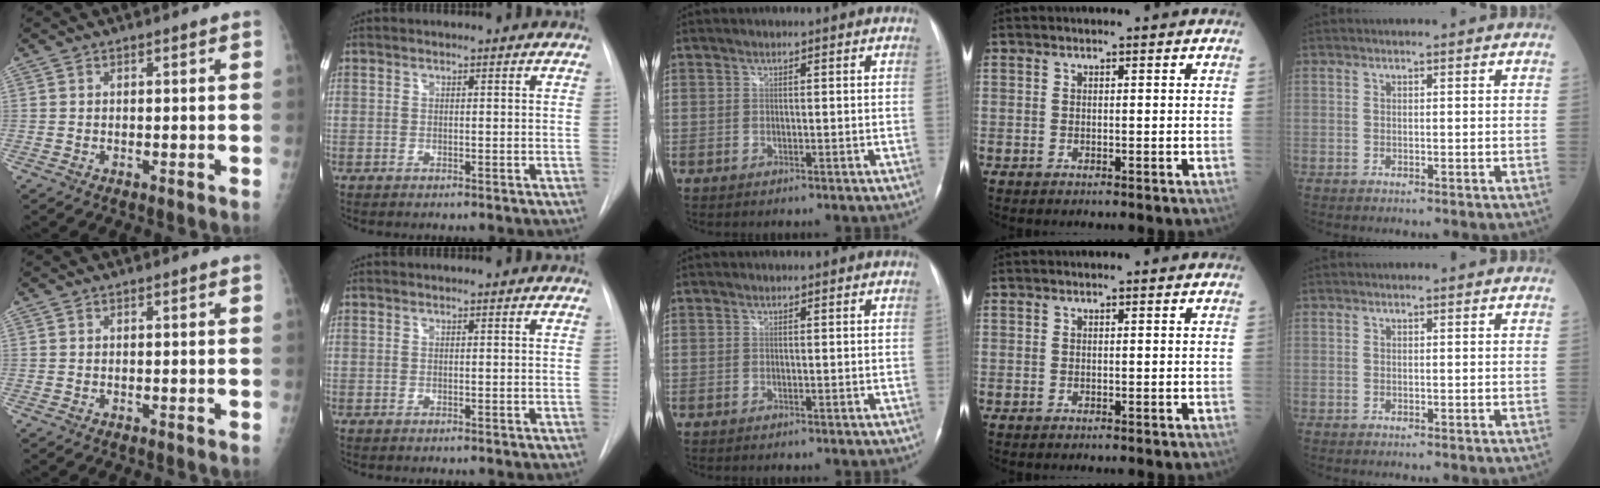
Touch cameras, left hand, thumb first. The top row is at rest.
{}